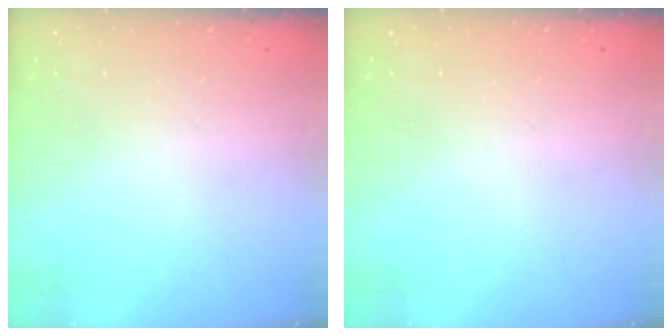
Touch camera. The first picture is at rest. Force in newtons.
{"total": 0.0}